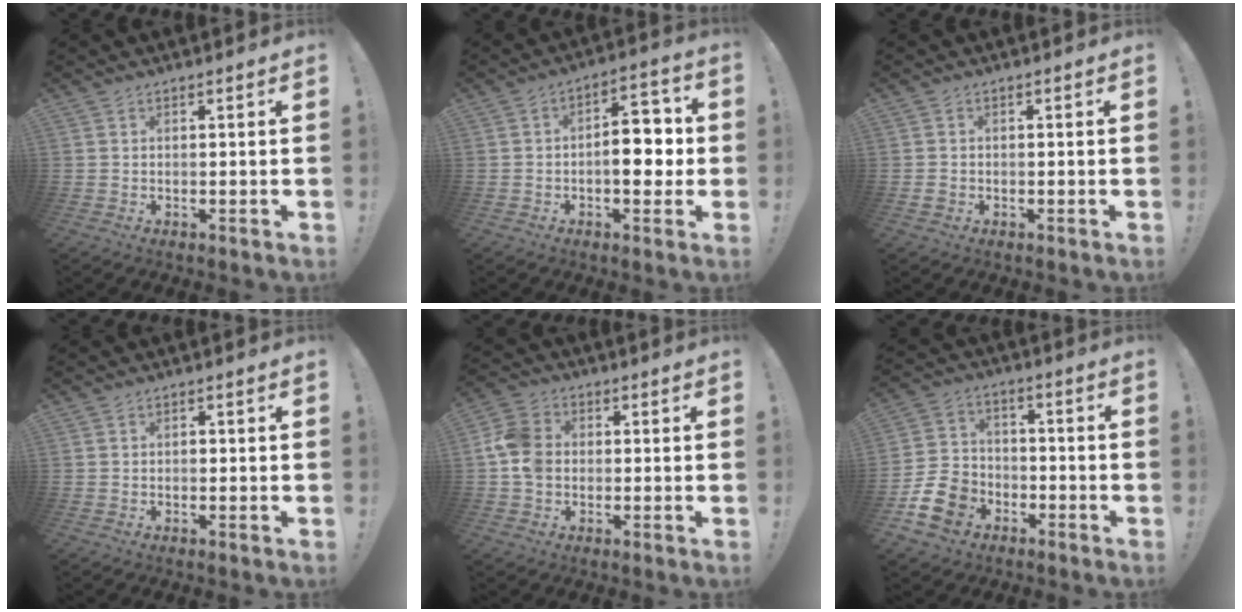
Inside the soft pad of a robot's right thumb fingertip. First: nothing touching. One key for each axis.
{"total": 11.7, "fx": -1.1, "fy": 6.8, "fz": 9.5, "tx": -0.119, "ty": 0.017, "tz": -0.017}
{"total": 1.5, "fx": -0.5, "fy": 1.3, "fz": 0.6, "tx": -0.008, "ty": 0.005, "tz": -0.009}
{"total": 0.7, "fx": -0.4, "fy": 0.5, "fz": 0.3, "tx": -0.005, "ty": 0.001, "tz": -0.008}
{"total": 10.0, "fx": -0.6, "fy": 8.0, "fz": 5.9, "tx": -0.114, "ty": 0.017, "tz": -0.008}
{"total": 13.3, "fx": -6.4, "fy": 10.2, "fz": 5.7, "tx": -0.108, "ty": 0.048, "tz": -0.116}